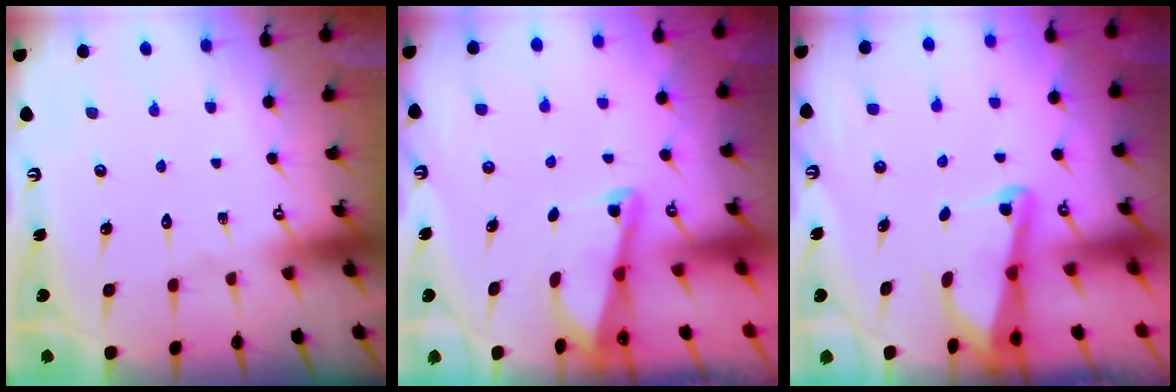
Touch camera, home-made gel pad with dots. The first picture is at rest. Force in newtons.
{"total": 2.1, "press": 2.1, "slide": 0.4}
{"total": 2.6, "press": 2.5, "slide": 0.6}